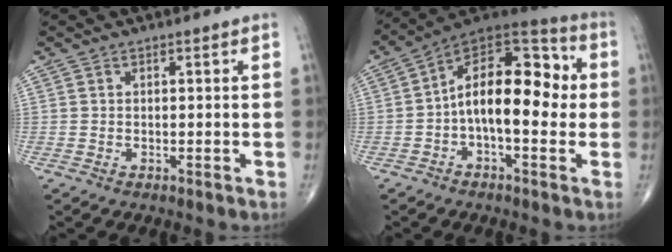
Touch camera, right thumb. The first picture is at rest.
{"total": 17.2, "force": [-0.4, 8.8, 14.8], "torque": [-0.199, 0.051, -0.017]}